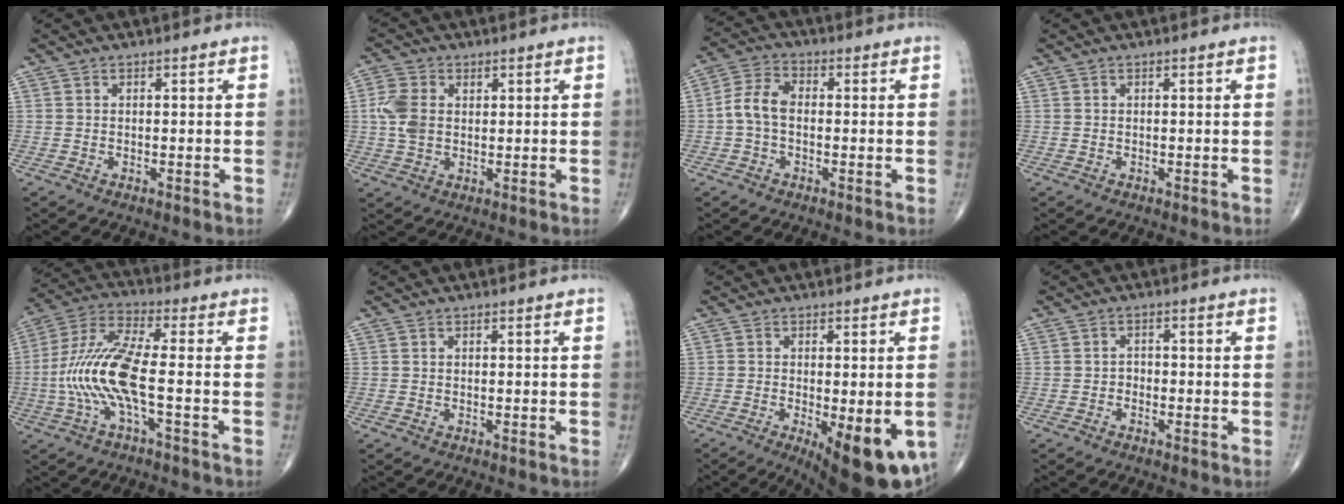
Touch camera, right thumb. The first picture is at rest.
{"total": 6.7, "force": [1.0, 4.9, 4.4], "torque": [-0.086, 0.003, 0.019]}
{"total": 6.0, "force": [-0.7, 3.8, 4.6], "torque": [-0.092, 0.020, -0.023]}
{"total": 0.0}
{"total": 13.2, "force": [-2.5, 3.0, 12.7], "torque": [-0.293, 0.034, -0.052]}
{"total": 0.0}
{"total": 14.4, "force": [-5.1, 5.0, 12.5], "torque": [-0.136, -0.017, -0.059]}
{"total": 1.5, "force": [-0.8, 1.1, 0.7], "torque": [0.000, 0.008, -0.018]}